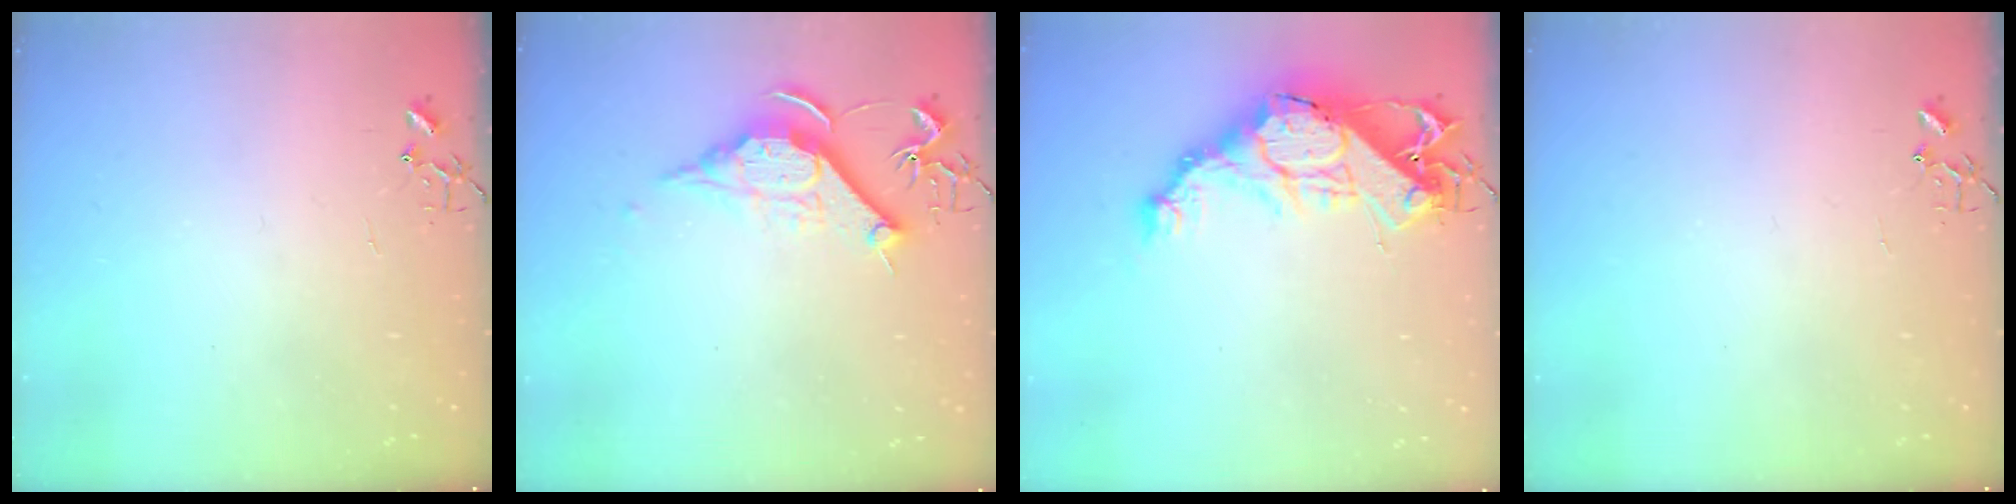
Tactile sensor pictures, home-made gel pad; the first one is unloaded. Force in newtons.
{"total": 11.3, "press": 11.2, "slide": 1.1}
{"total": 19.1, "press": 19.1, "slide": 1.5}
{"total": 0.0}